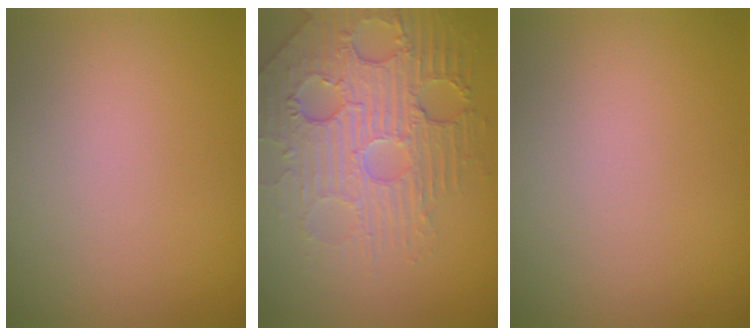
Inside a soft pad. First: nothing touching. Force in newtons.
{"total": 6.5, "press": 5.1, "slide": 4.1}
{"total": 0.0}